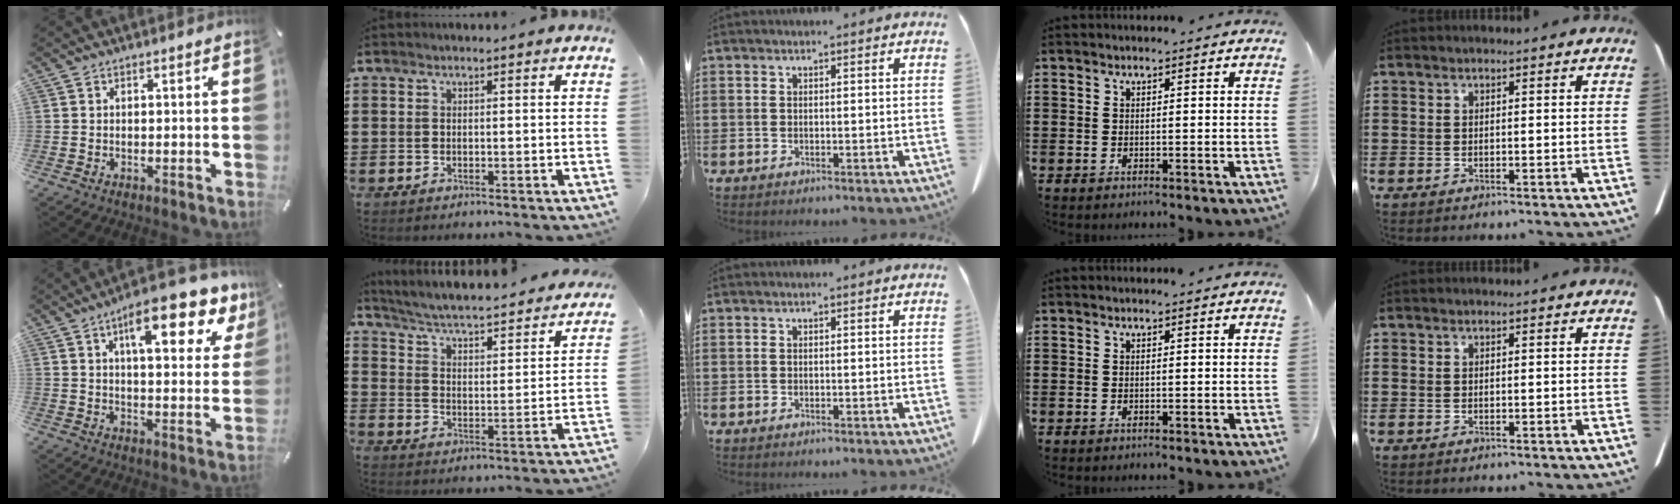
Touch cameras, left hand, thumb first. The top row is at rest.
{"thumb": {"total": 15.4, "force": [9.0, 5.5, 11.1], "torque": [-0.155, -0.044, 0.142]}, "index": {"total": 3.7, "force": [3.5, -0.4, 1.2], "torque": [-0.044, -0.038, 0.048]}}